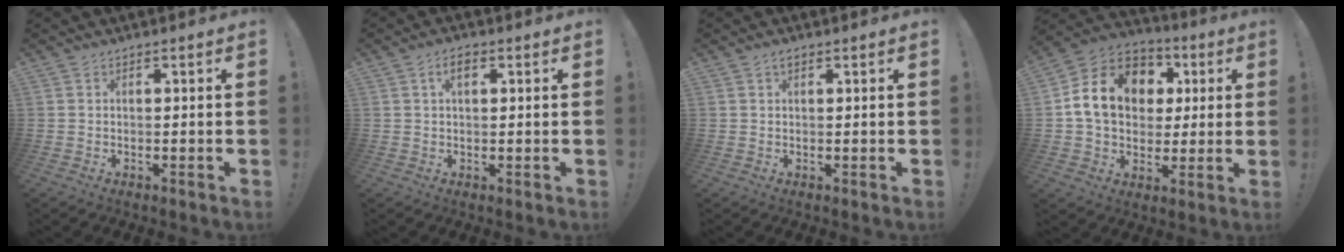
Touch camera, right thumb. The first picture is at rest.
{"total": 3.4, "force": [1.3, 1.7, 2.7], "torque": [-0.043, 0.003, 0.017]}
{"total": 1.4, "force": [0.8, 0.7, 0.9], "torque": [-0.012, -0.001, 0.013]}
{"total": 17.3, "force": [4.1, 13.4, 10.2], "torque": [-0.154, 0.002, 0.085]}